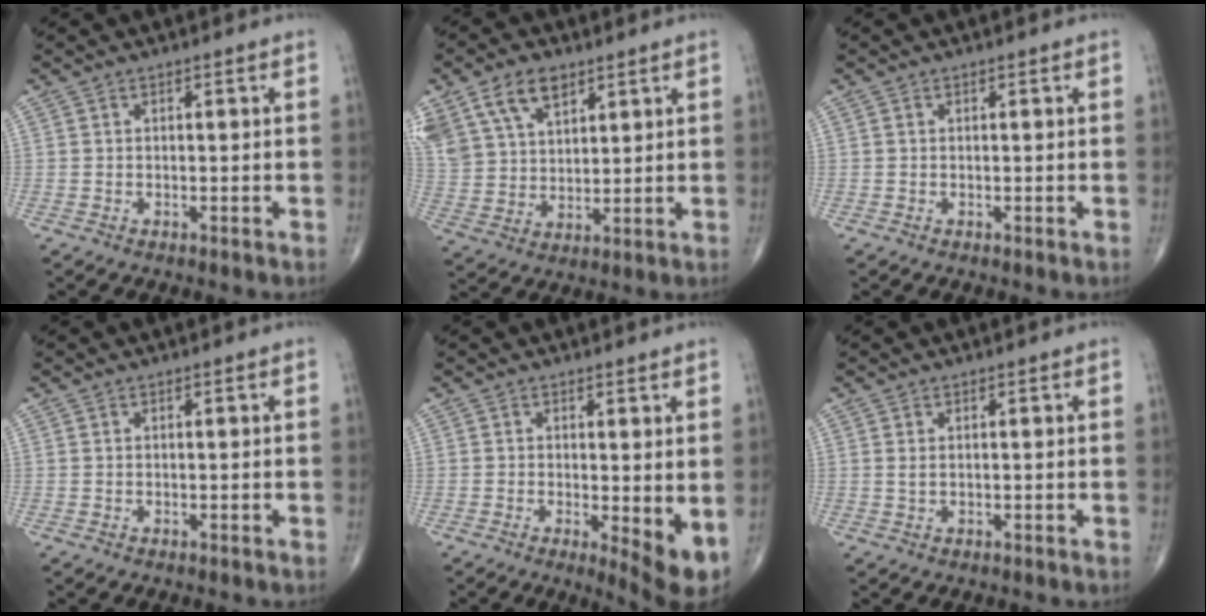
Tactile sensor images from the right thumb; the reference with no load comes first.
{"total": 15.4, "force": [8.6, 9.6, 8.4], "torque": [-0.170, -0.005, 0.171]}
{"total": 0.0}
{"total": 0.0}
{"total": 5.8, "force": [-0.2, 1.7, 5.5], "torque": [-0.076, -0.016, -0.003]}
{"total": 1.0, "force": [0.3, 0.5, 0.8], "torque": [-0.018, 0.002, 0.010]}